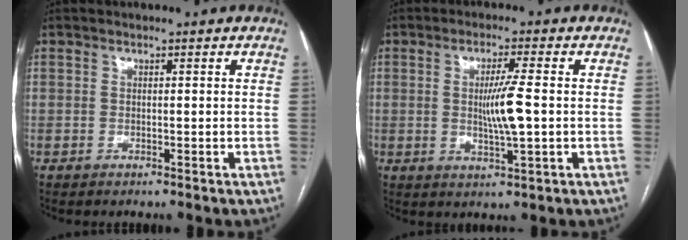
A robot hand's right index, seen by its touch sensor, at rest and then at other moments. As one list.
[{"total": 6.1, "force": [-0.1, 0.0, 6.1], "torque": [-0.112, -0.006, -0.001]}]